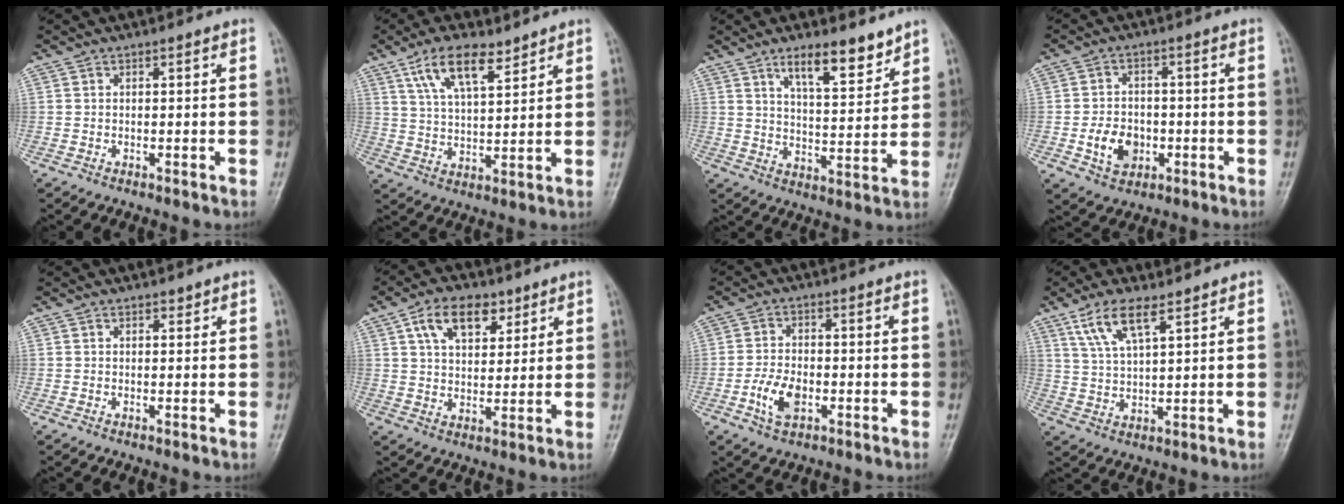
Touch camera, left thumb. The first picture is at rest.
{"total": 9.8, "force": [6.1, 3.8, 6.7], "torque": [-0.110, -0.026, 0.118]}
{"total": 9.6, "force": [6.8, 2.7, 6.2], "torque": [-0.080, -0.051, 0.114]}
{"total": 7.3, "force": [-2.1, 5.6, 4.2], "torque": [-0.051, 0.012, -0.032]}
{"total": 0.8, "force": [0.6, 0.4, 0.3], "torque": [-0.002, -0.004, 0.007]}
{"total": 10.1, "force": [5.1, 5.9, 6.4], "torque": [-0.083, -0.016, 0.088]}
{"total": 6.3, "force": [-2.2, 3.7, 4.5], "torque": [-0.085, 0.009, -0.043]}
{"total": 7.8, "force": [4.8, 2.4, 5.6], "torque": [-0.110, -0.014, 0.101]}